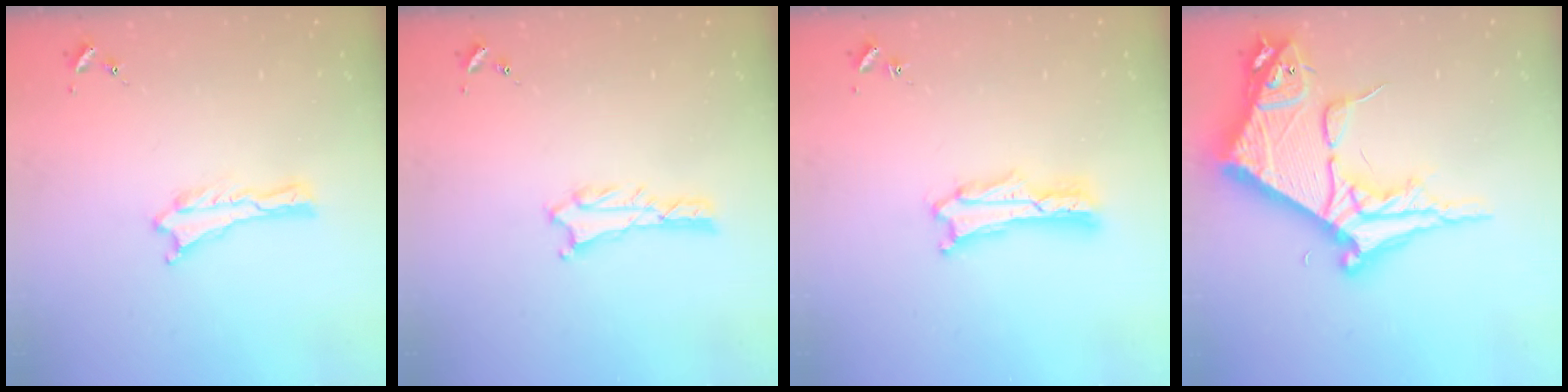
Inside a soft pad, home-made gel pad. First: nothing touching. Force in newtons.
{"total": 1.3, "press": 1.3, "slide": 0.3}
{"total": 1.7, "press": 1.7, "slide": 0.3}
{"total": 15.7, "press": 15.6, "slide": 1.7}